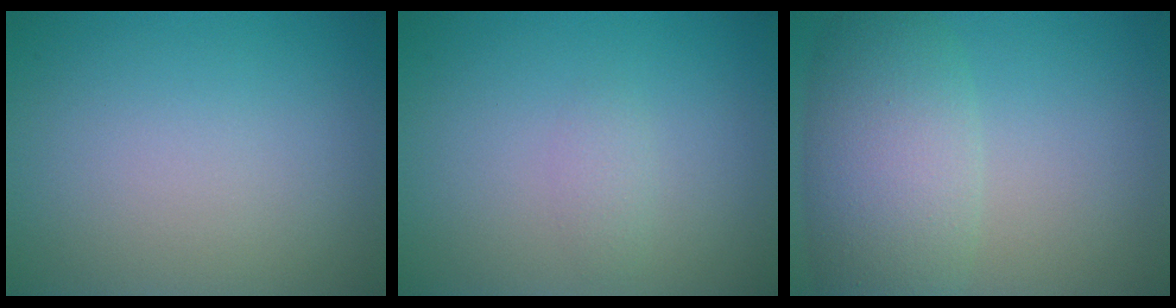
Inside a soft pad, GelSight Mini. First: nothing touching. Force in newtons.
{"total": 0.8, "press": 0.8, "slide": 0.1}
{"total": 6.4, "press": 6.4, "slide": 0.4}